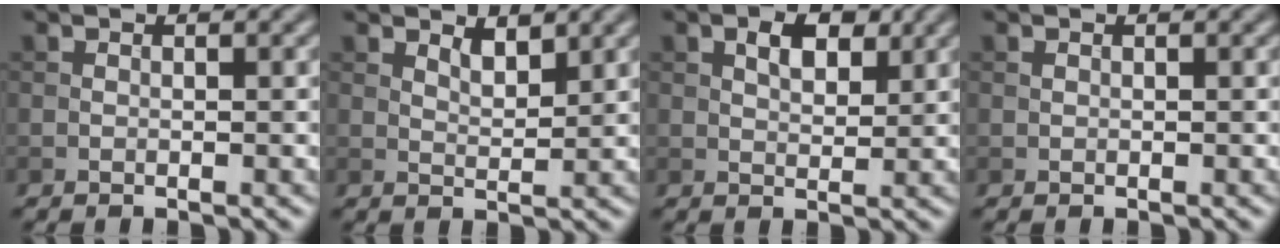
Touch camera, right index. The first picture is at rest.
{"total": 1.8, "force": [1.4, 0.6, 1.0], "torque": [-0.020, -0.003, 0.028]}
{"total": 2.9, "force": [1.4, 1.5, 2.0], "torque": [-0.033, 0.005, 0.024]}
{"total": 0.0}